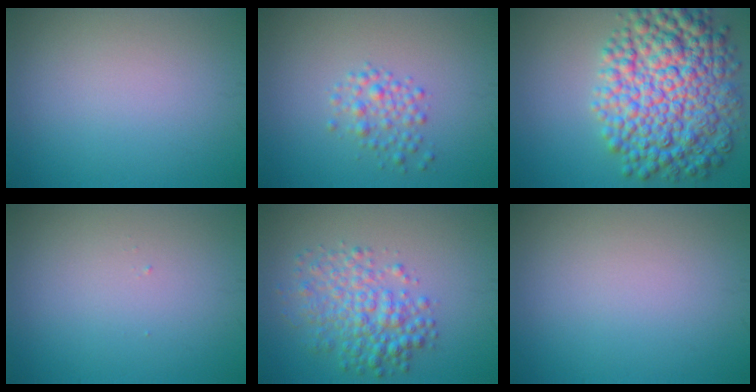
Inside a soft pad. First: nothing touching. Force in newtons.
{"total": 2.1, "press": 2.1, "slide": 0.1}
{"total": 11.2, "press": 11.2, "slide": 0.1}
{"total": 0.0}
{"total": 4.5, "press": 4.5, "slide": 0.1}
{"total": 0.0}